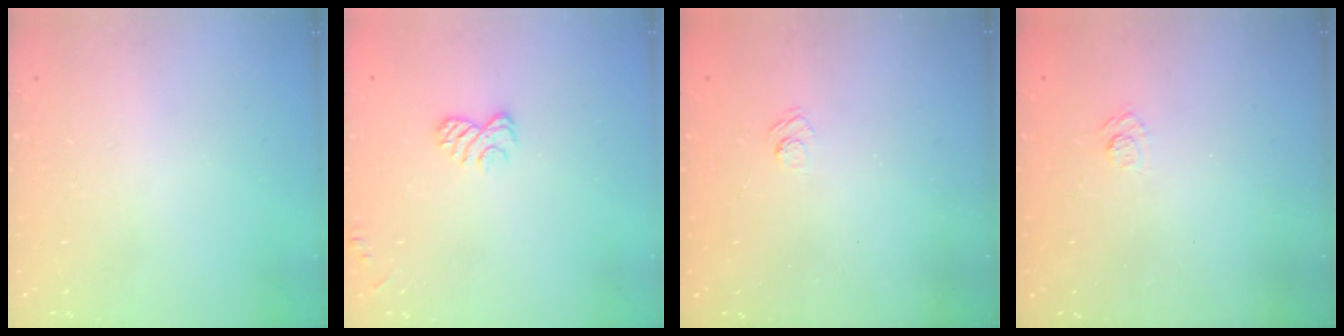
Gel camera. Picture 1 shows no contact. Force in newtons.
{"total": 6.1, "press": 5.9, "slide": 1.4}
{"total": 2.4, "press": 2.0, "slide": 1.3}
{"total": 3.9, "press": 3.6, "slide": 1.4}